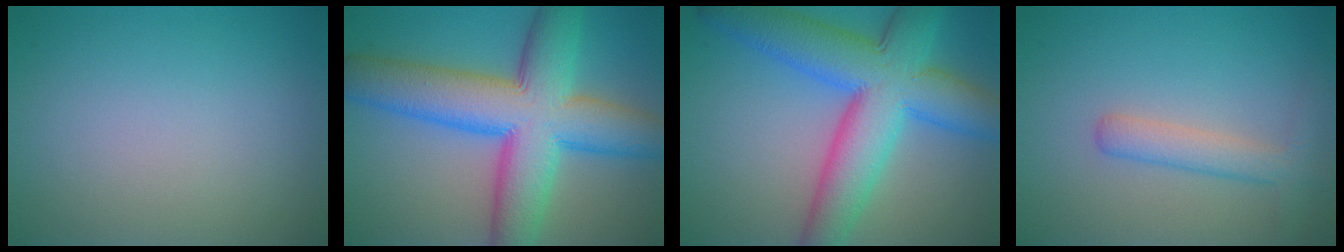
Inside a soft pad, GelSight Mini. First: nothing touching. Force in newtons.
{"total": 12.2, "press": 12.2, "slide": 0.2}
{"total": 10.8, "press": 10.8, "slide": 0.3}
{"total": 2.3, "press": 2.3, "slide": 0.1}